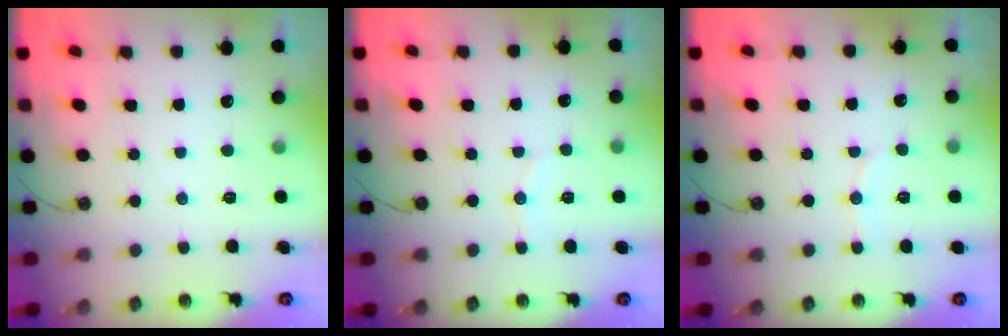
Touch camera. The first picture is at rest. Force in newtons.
{"total": 5.3, "press": 5.2, "slide": 1.0}
{"total": 5.5, "press": 5.2, "slide": 1.6}